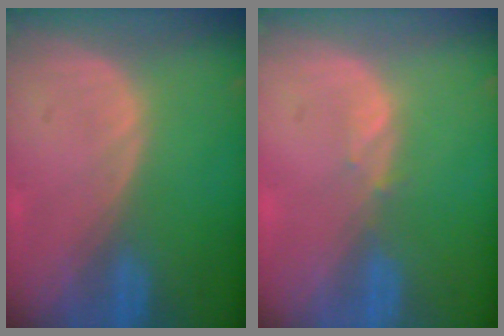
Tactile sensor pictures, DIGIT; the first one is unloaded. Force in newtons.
{"total": 0.8, "press": 0.8, "slide": 0.3}